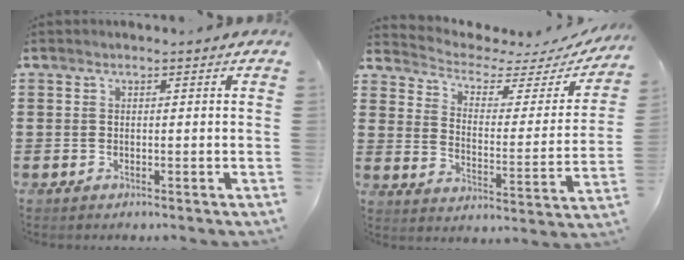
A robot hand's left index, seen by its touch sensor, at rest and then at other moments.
{"total": 3.0, "force": [2.3, 1.2, 1.4], "torque": [-0.045, -0.022, 0.029]}